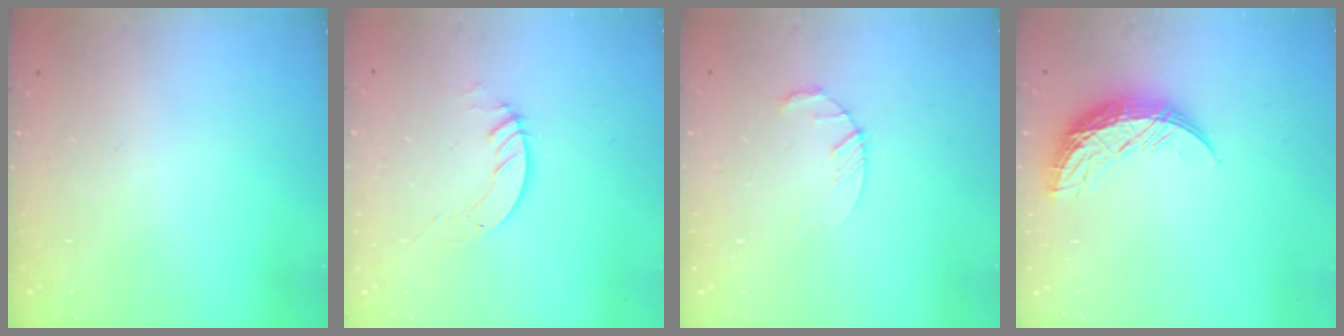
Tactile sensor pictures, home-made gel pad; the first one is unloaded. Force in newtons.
{"total": 3.8, "press": 3.8, "slide": 0.4}
{"total": 3.4, "press": 3.3, "slide": 0.5}
{"total": 10.5, "press": 10.5, "slide": 0.8}